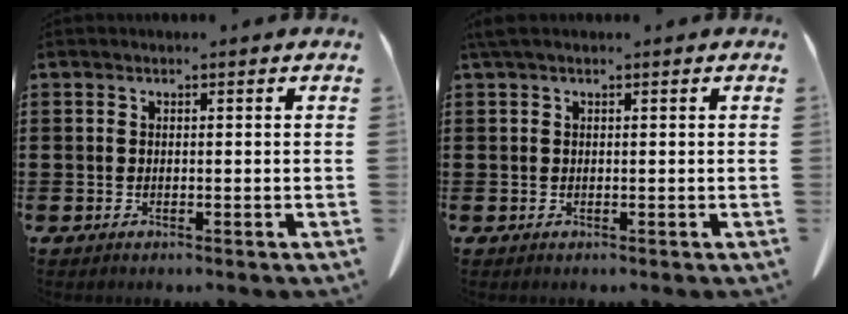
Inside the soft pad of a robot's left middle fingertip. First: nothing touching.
{"total": 1.0, "force": [0.4, 0.4, 0.8], "torque": [-0.018, 0.002, 0.006]}